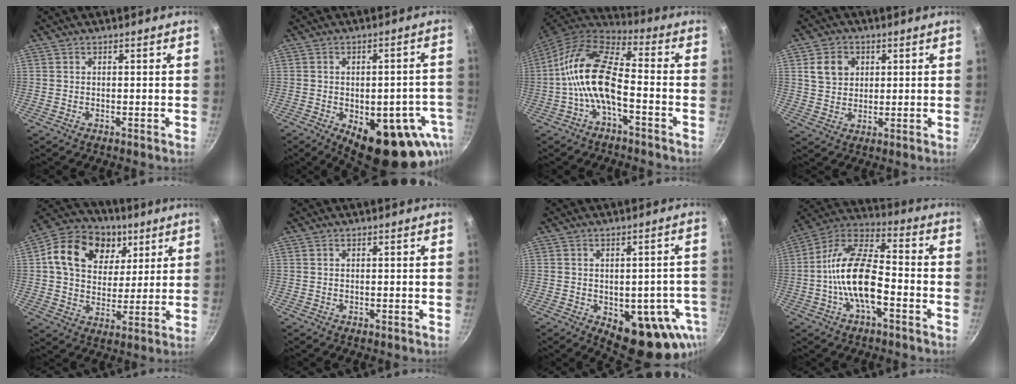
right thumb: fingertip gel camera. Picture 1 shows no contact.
{"total": 21.3, "force": [-8.9, 10.5, 16.3], "torque": [-0.137, 0.008, -0.103]}
{"total": 13.1, "force": [-3.2, 5.8, 11.3], "torque": [-0.219, 0.043, -0.075]}
{"total": 6.6, "force": [2.0, 5.4, 3.2], "torque": [-0.037, 0.003, 0.034]}
{"total": 18.2, "force": [6.5, 13.7, 10.1], "torque": [-0.154, -0.002, 0.098]}
{"total": 0.0}
{"total": 16.9, "force": [-5.8, 9.4, 12.7], "torque": [-0.092, -0.002, -0.062]}
{"total": 15.5, "force": [-4.1, 7.0, 13.2], "torque": [-0.230, 0.045, -0.094]}